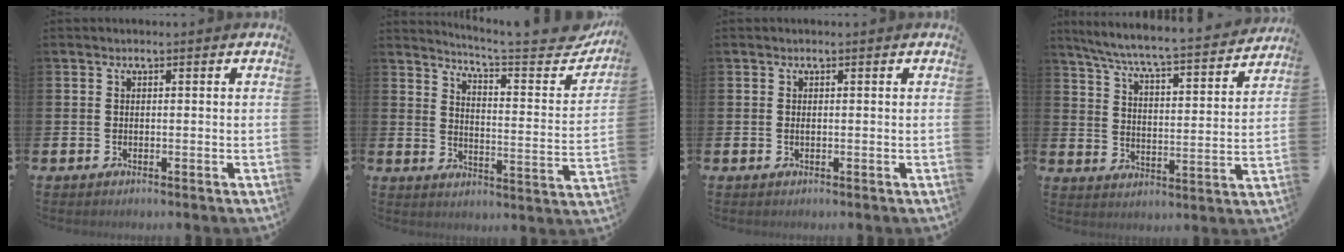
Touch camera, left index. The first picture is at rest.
{"total": 6.0, "force": [5.3, 0.3, 2.7], "torque": [-0.052, -0.051, 0.079]}
{"total": 0.0}
{"total": 6.8, "force": [6.3, 0.2, 2.6], "torque": [-0.080, -0.052, 0.103]}